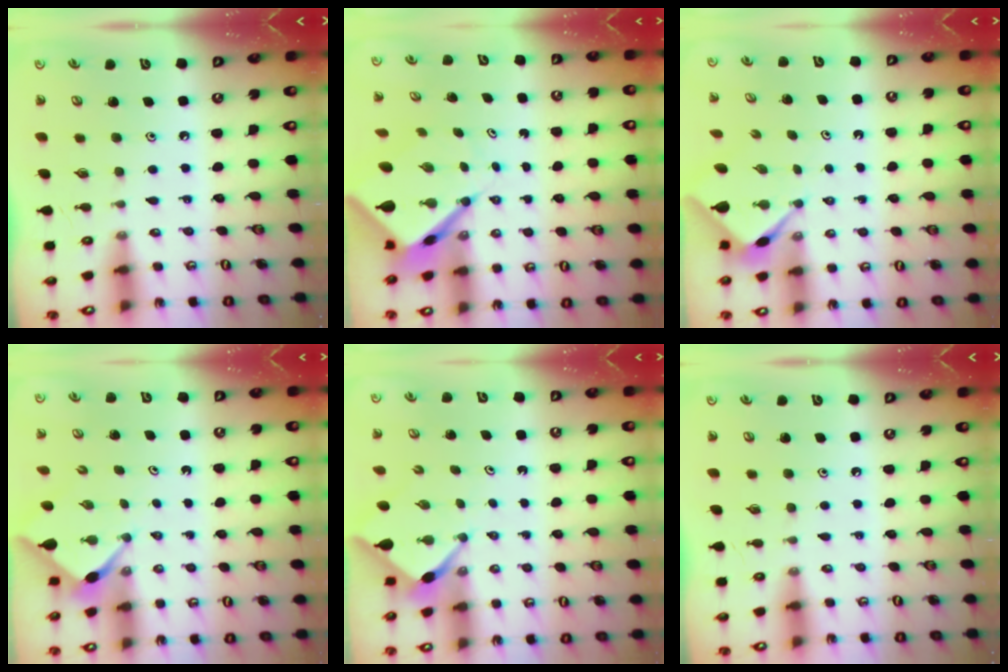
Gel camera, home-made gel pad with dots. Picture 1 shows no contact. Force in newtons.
{"total": 6.9, "press": 6.9, "slide": 0.7}
{"total": 3.6, "press": 3.6, "slide": 0.7}
{"total": 2.5, "press": 2.5, "slide": 0.3}
{"total": 2.6, "press": 2.6, "slide": 0.3}
{"total": 0.0}